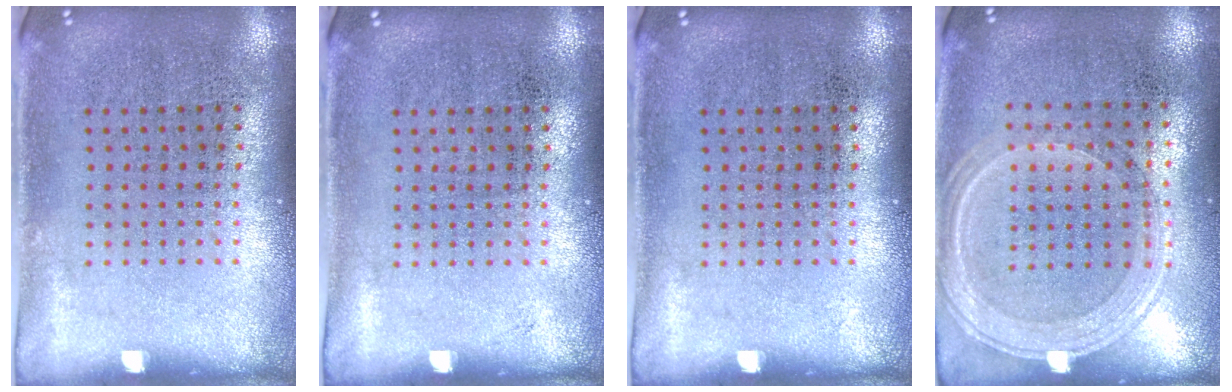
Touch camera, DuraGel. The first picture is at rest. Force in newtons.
{"total": 0.0}
{"total": 0.0}
{"total": 1.2, "press": 1.2, "slide": 0.3}